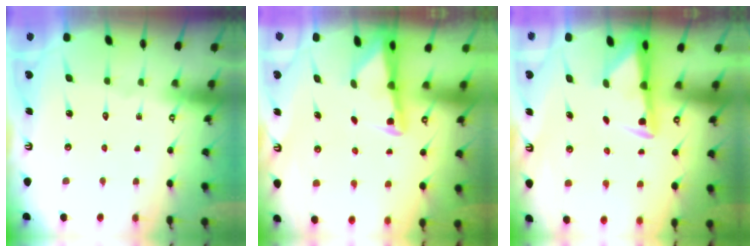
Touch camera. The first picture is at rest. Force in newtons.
{"total": 2.9, "press": 2.9, "slide": 0.4}
{"total": 2.9, "press": 2.8, "slide": 0.5}